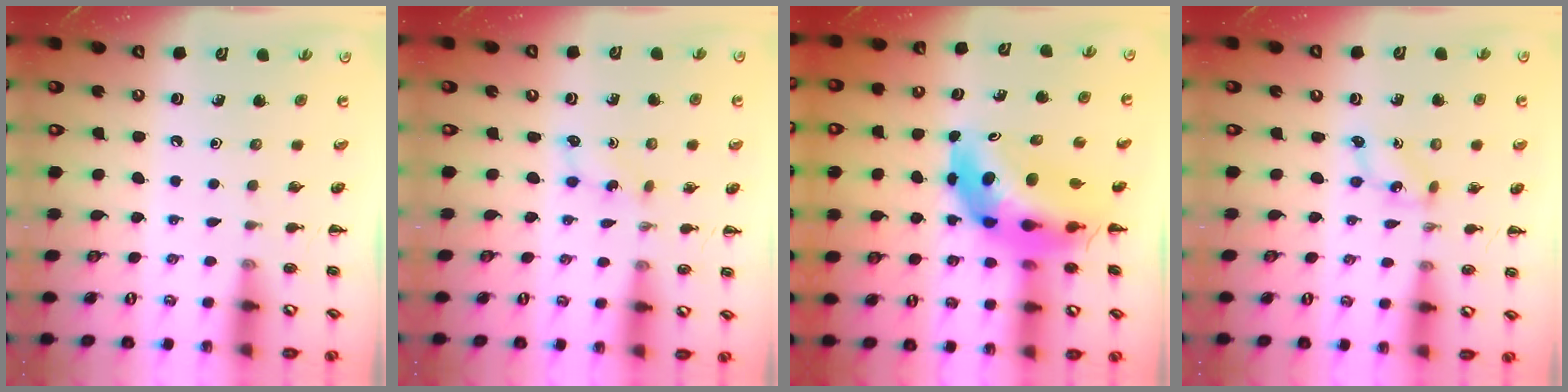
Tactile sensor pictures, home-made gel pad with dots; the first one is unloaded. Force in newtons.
{"total": 2.8, "press": 2.6, "slide": 1.0}
{"total": 10.0, "press": 9.5, "slide": 3.2}
{"total": 1.2, "press": 1.2, "slide": 0.1}